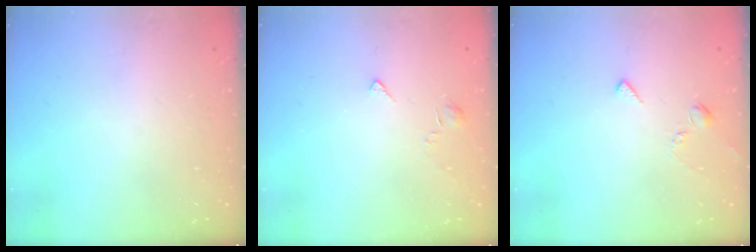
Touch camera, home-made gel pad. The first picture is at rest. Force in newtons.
{"total": 2.7, "press": 2.6, "slide": 0.5}
{"total": 4.9, "press": 4.8, "slide": 0.6}